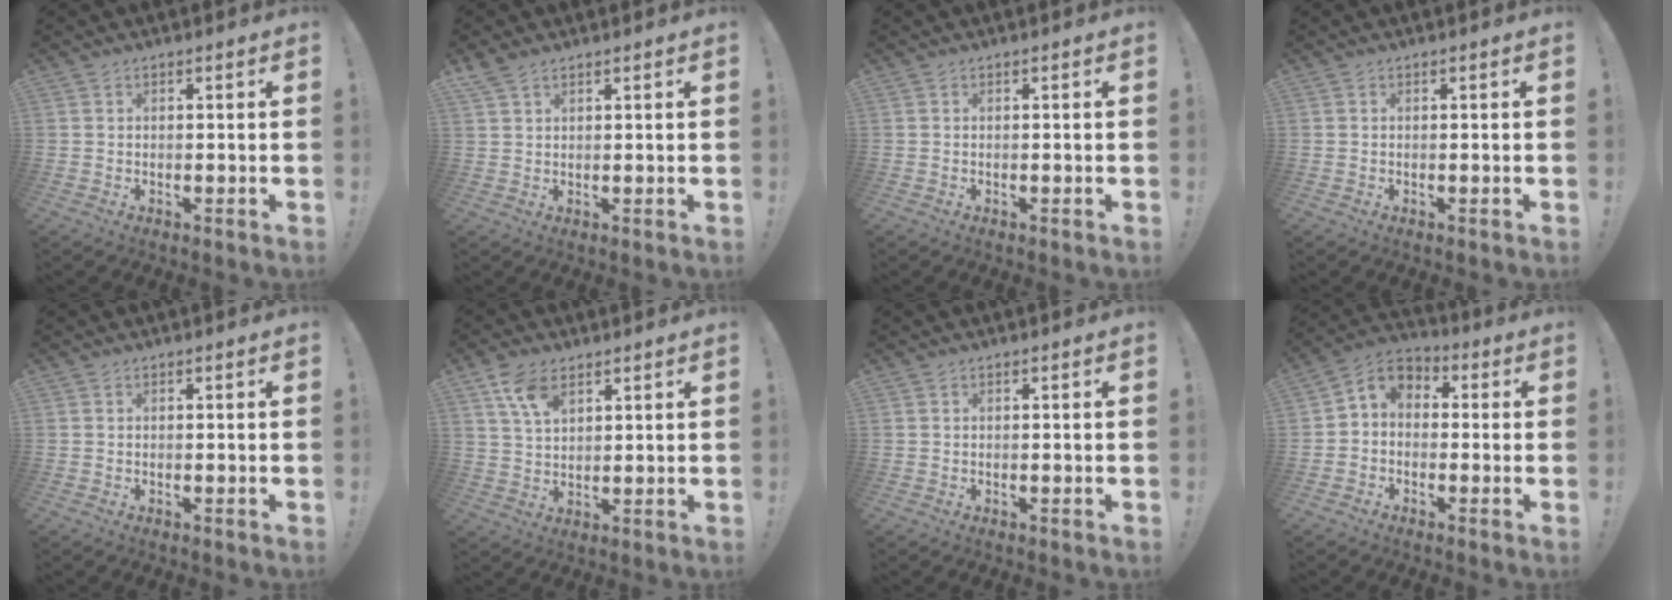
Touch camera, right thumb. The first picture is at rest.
{"total": 3.5, "force": [2.8, 1.5, 1.4], "torque": [-0.024, -0.014, 0.053]}
{"total": 0.0}
{"total": 0.0}
{"total": 0.0}
{"total": 7.8, "force": [4.8, 4.1, 4.7], "torque": [-0.078, -0.018, 0.089]}
{"total": 0.0}
{"total": 5.8, "force": [-1.5, 4.8, 2.9], "torque": [-0.052, 0.016, -0.024]}